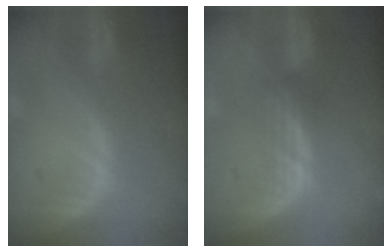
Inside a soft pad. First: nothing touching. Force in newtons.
{"total": 2.5, "press": 2.3, "slide": 0.9}